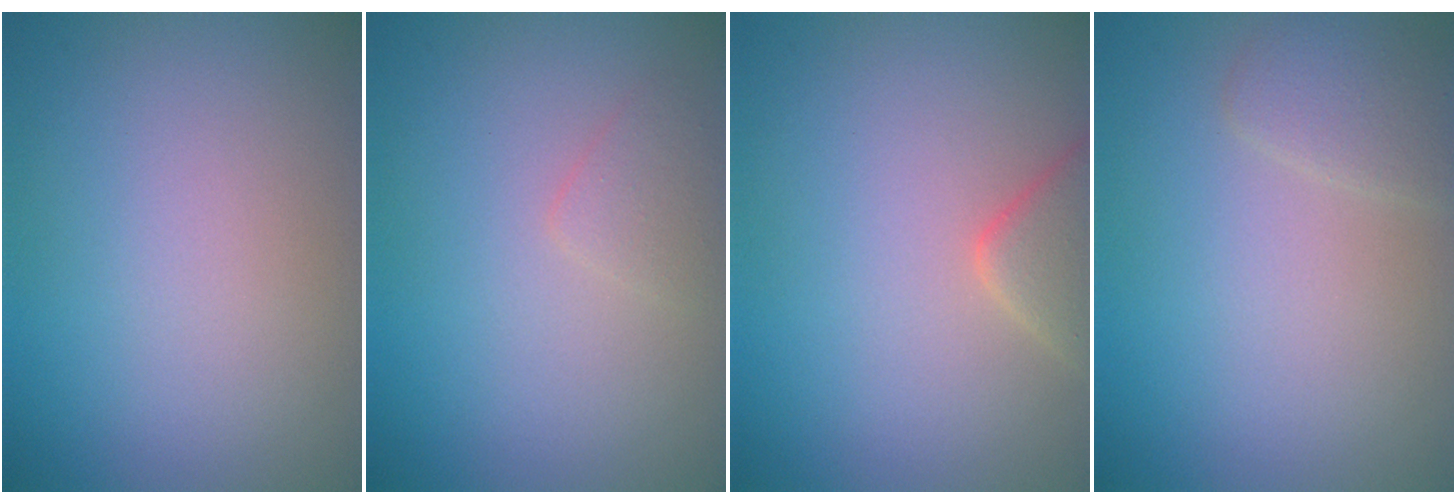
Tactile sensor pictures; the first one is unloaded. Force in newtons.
{"total": 1.2, "press": 1.2, "slide": 0.0}
{"total": 2.8, "press": 2.8, "slide": 0.3}
{"total": 1.7, "press": 1.7, "slide": 0.0}